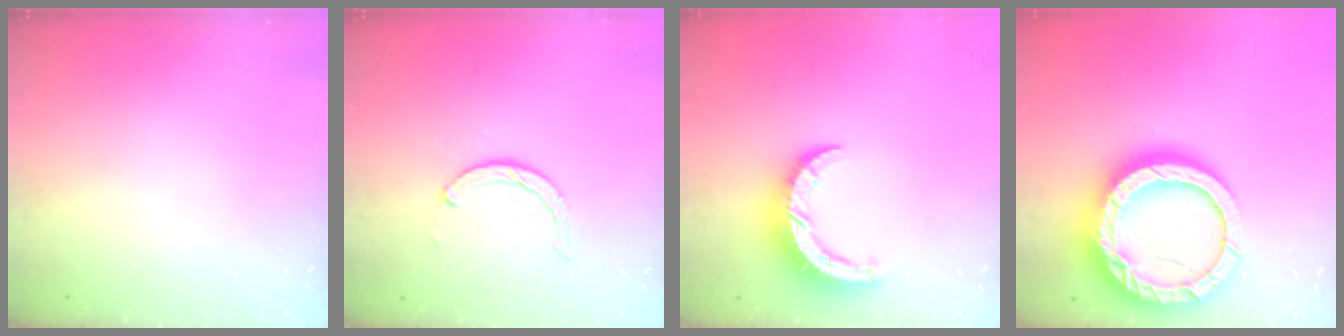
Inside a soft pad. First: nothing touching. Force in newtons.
{"total": 2.0, "press": 2.0, "slide": 0.3}
{"total": 7.9, "press": 7.8, "slide": 0.6}
{"total": 22.6, "press": 22.5, "slide": 2.2}